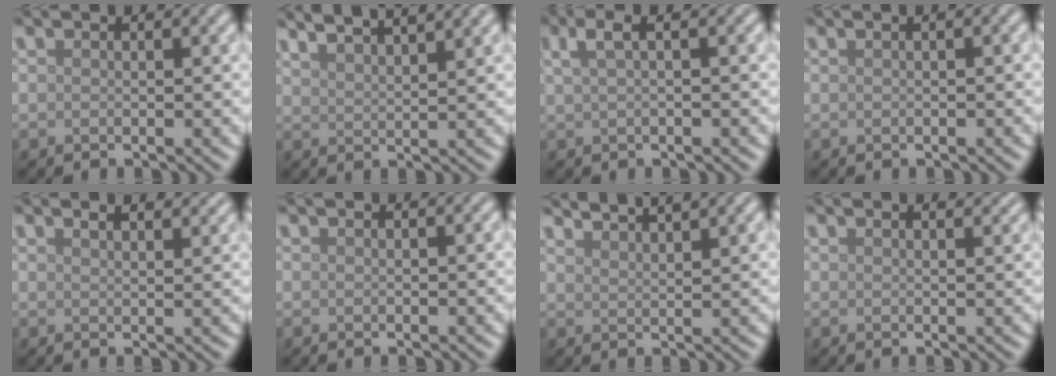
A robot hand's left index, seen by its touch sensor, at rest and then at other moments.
{"total": 6.9, "force": [5.5, 1.7, 3.8], "torque": [-0.029, 0.036, 0.047]}
{"total": 2.8, "force": [1.1, 0.9, 2.4], "torque": [-0.039, 0.011, 0.018]}
{"total": 1.3, "force": [0.4, 0.3, 1.2], "torque": [-0.019, 0.007, 0.003]}
{"total": 3.2, "force": [2.4, 1.1, 1.7], "torque": [-0.004, 0.011, 0.015]}
{"total": 0.0}
{"total": 4.6, "force": [4.1, 0.9, 2.0], "torque": [-0.006, 0.018, 0.037]}
{"total": 1.7, "force": [1.4, 0.5, 0.9], "torque": [-0.010, 0.002, 0.012]}